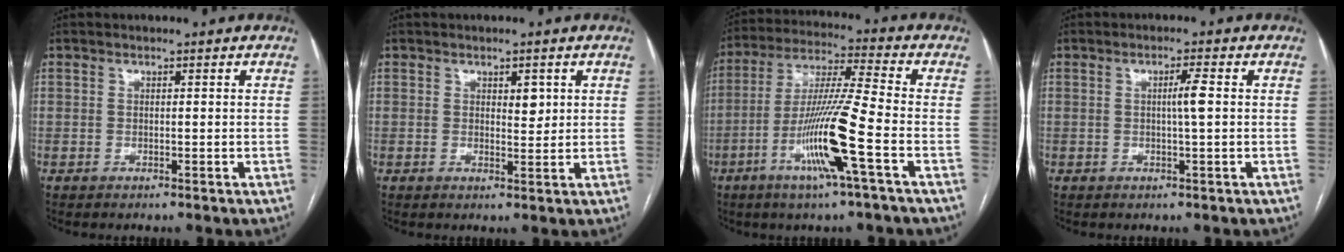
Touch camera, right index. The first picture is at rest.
{"total": 2.3, "force": [1.0, 1.1, 1.8], "torque": [-0.024, -0.004, 0.015]}
{"total": 13.6, "force": [-5.1, -1.0, 12.5], "torque": [-0.248, -0.011, -0.102]}
{"total": 2.7, "force": [0.3, -0.3, 2.7], "torque": [-0.046, -0.001, 0.003]}